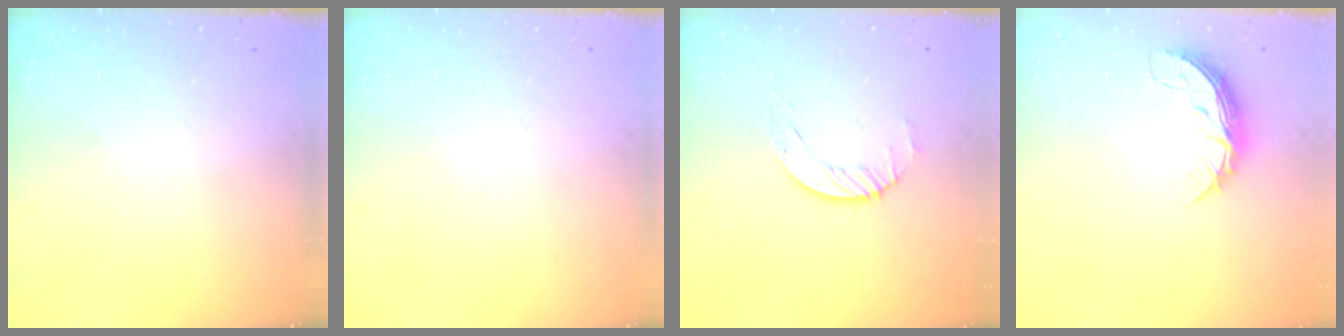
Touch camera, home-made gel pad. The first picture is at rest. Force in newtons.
{"total": 0.0}
{"total": 2.5, "press": 2.5, "slide": 0.3}
{"total": 7.0, "press": 7.0, "slide": 0.4}